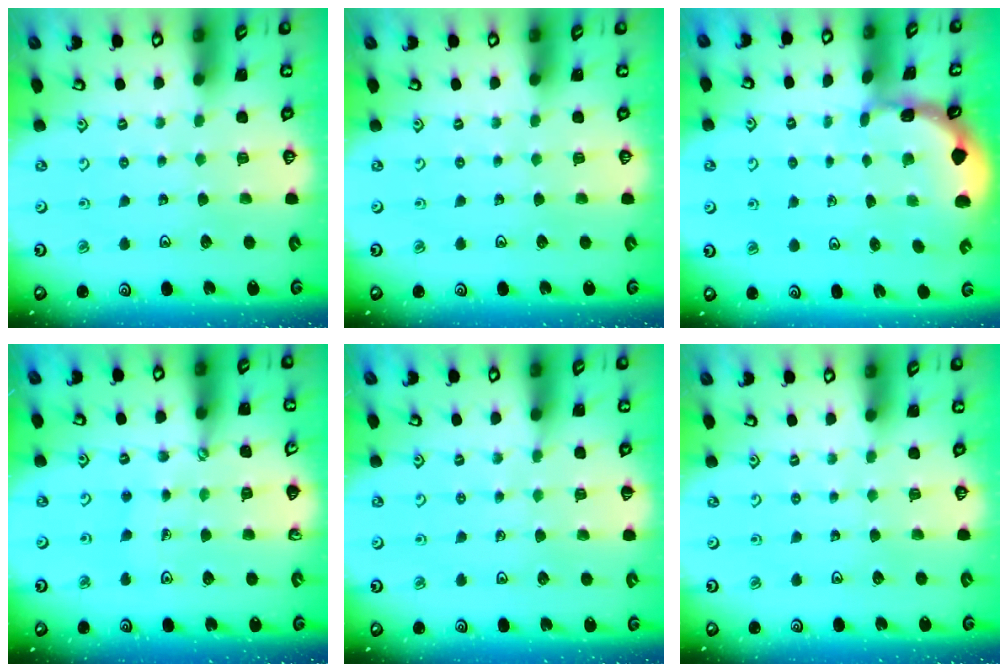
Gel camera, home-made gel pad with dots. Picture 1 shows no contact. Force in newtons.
{"total": 0.0}
{"total": 1.2, "press": 1.2, "slide": 0.1}
{"total": 4.8, "press": 4.5, "slide": 1.5}
{"total": 3.0, "press": 2.9, "slide": 0.5}
{"total": 0.0}